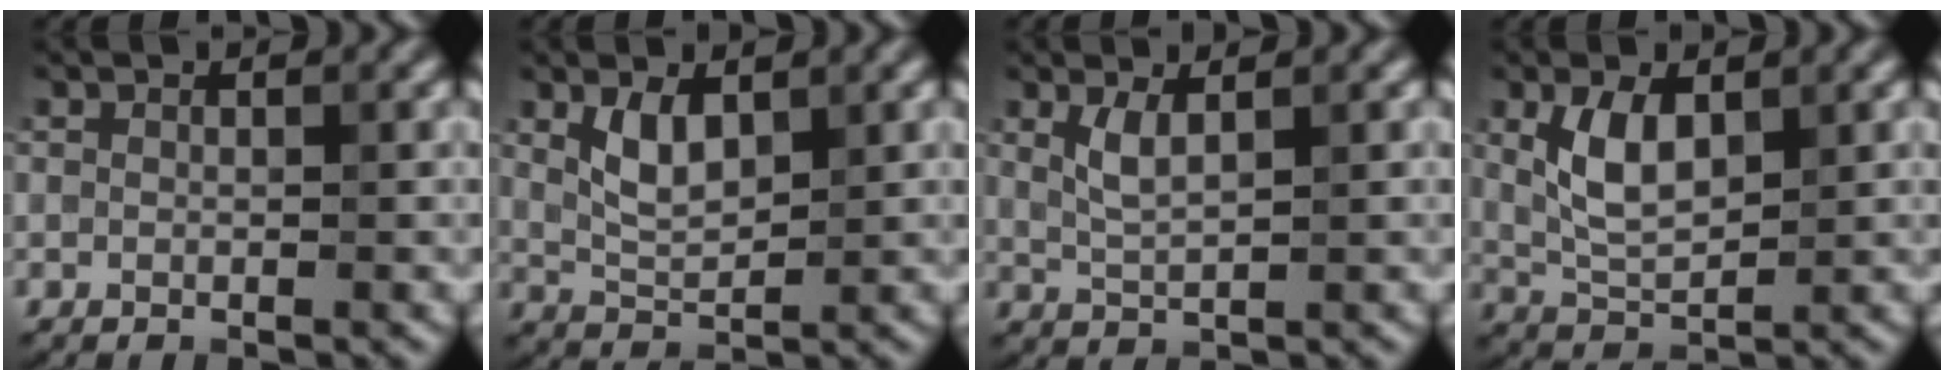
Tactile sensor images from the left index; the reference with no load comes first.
{"total": 2.9, "force": [1.1, 1.3, 2.3], "torque": [-0.053, -0.005, 0.025]}
{"total": 1.9, "force": [0.8, 0.5, 1.7], "torque": [-0.041, -0.006, 0.018]}
{"total": 4.0, "force": [1.0, 1.9, 3.3], "torque": [-0.075, -0.003, 0.023]}